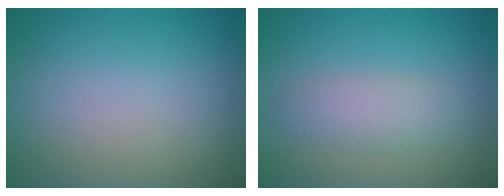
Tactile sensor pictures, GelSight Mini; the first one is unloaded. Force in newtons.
{"total": 2.3, "press": 2.3, "slide": 0.1}